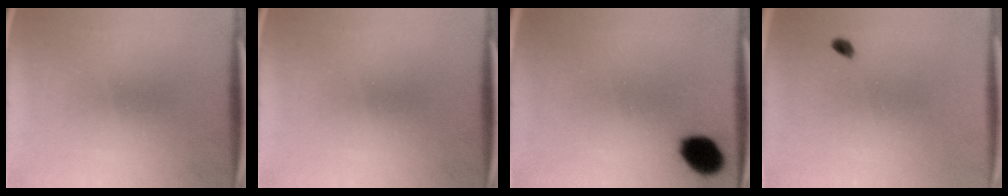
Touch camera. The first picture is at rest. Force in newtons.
{"total": 0.0}
{"total": 8.3}
{"total": 2.0}